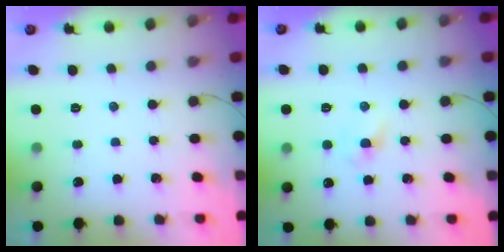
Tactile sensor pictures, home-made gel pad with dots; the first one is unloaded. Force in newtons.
{"total": 2.2, "press": 2.0, "slide": 0.9}